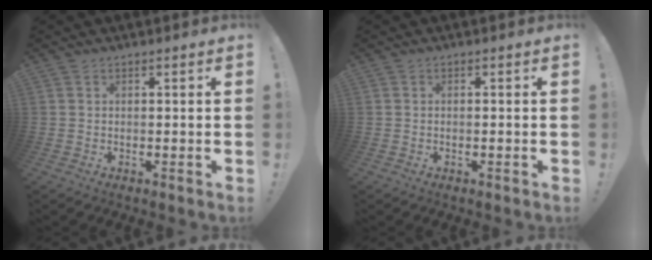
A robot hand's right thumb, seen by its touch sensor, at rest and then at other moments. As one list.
[{"total": 0.7, "force": [-0.6, 0.0, 0.4], "torque": [-0.010, 0.002, -0.011]}]